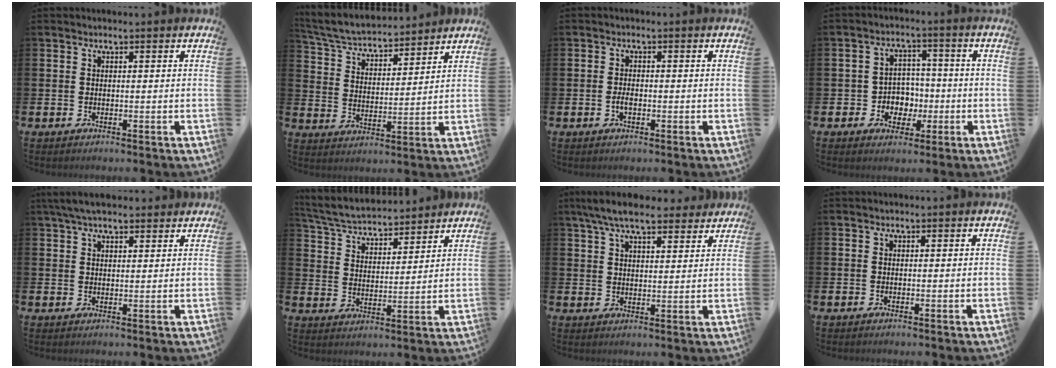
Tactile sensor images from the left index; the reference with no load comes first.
{"total": 5.4, "force": [5.2, 0.9, 1.0], "torque": [-0.046, -0.040, 0.088]}
{"total": 1.5, "force": [-0.4, 0.8, 1.2], "torque": [-0.019, 0.000, -0.009]}
{"total": 4.3, "force": [-0.7, 4.2, 0.8], "torque": [-0.021, -0.001, -0.020]}
{"total": 4.6, "force": [4.0, 1.3, 1.9], "torque": [-0.046, -0.006, 0.075]}
{"total": 5.2, "force": [5.1, 0.8, 0.7], "torque": [-0.039, -0.035, 0.087]}
{"total": 7.5, "force": [6.6, 1.8, 3.1], "torque": [-0.070, -0.021, 0.118]}
{"total": 0.0}